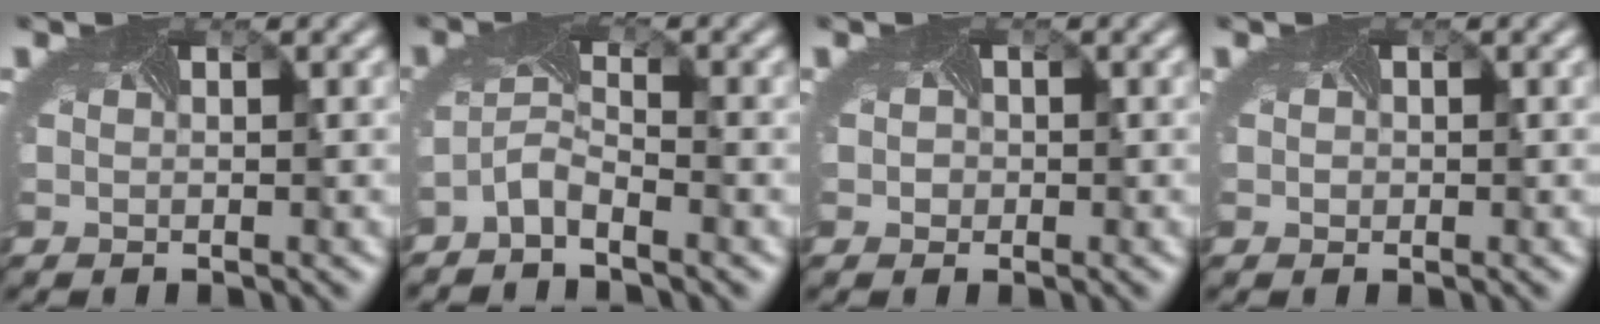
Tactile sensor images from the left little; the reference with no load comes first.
{"total": 2.2, "force": [-1.9, 0.3, 0.9], "torque": [-0.030, -0.005, -0.047]}
{"total": 1.5, "force": [0.1, 1.4, 0.4], "torque": [0.002, 0.001, -0.004]}
{"total": 0.9, "force": [0.2, 0.9, 0.2], "torque": [0.002, -0.002, 0.002]}